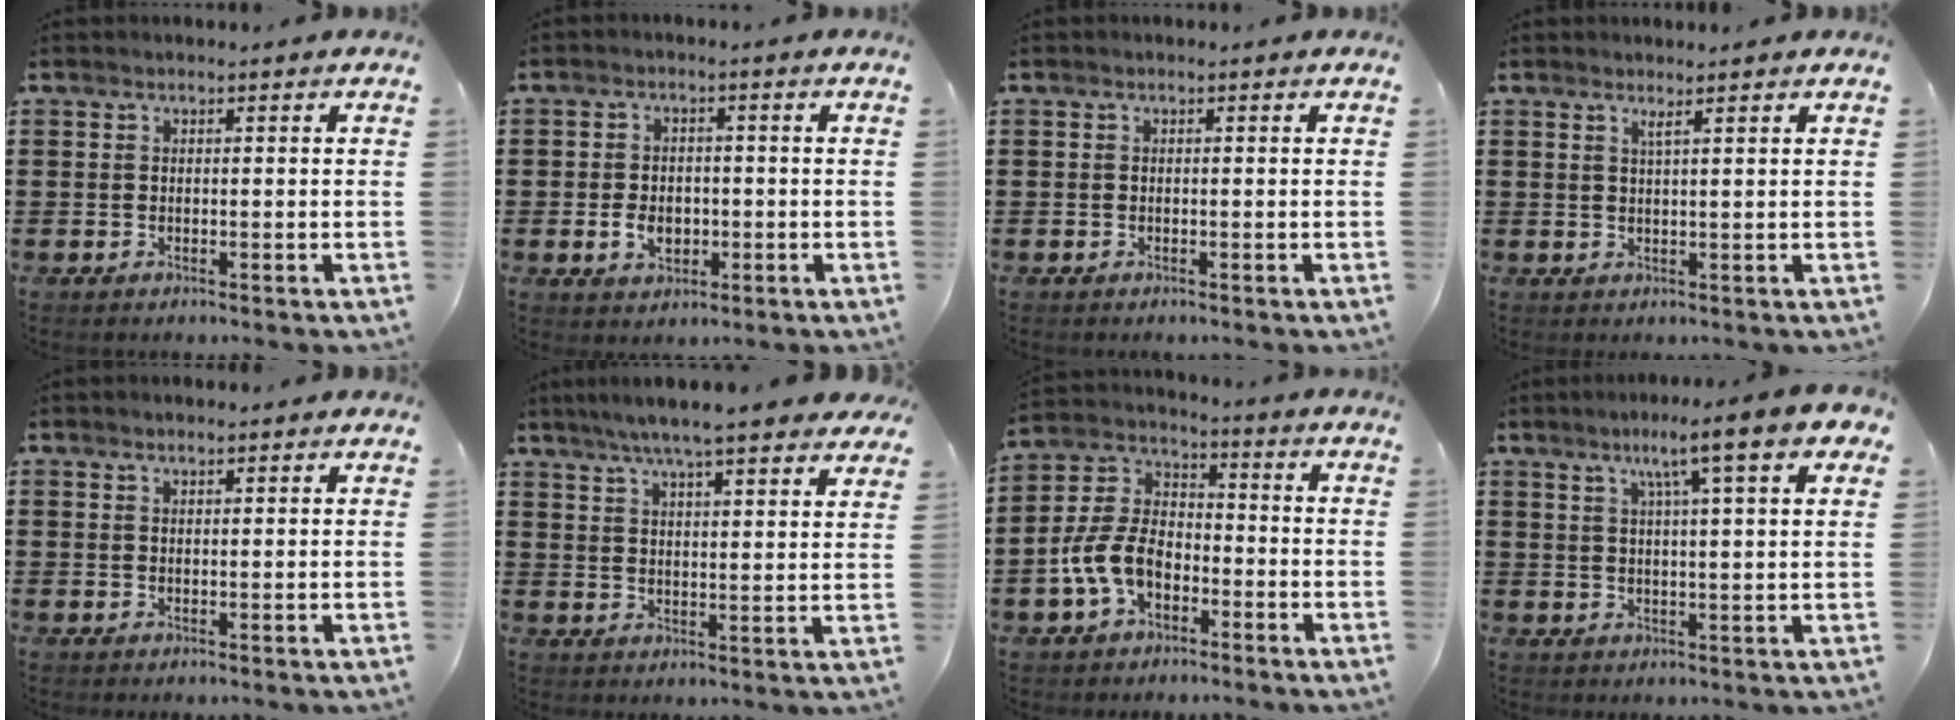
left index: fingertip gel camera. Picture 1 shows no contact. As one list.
[{"total": 3.8, "force": [-0.8, 2.7, 2.5], "torque": [-0.043, 0.000, -0.017]}, {"total": 0.0}, {"total": 1.8, "force": [1.4, -0.1, 1.2], "torque": [-0.026, -0.002, 0.025]}, {"total": 1.2, "force": [1.1, 0.1, 0.3], "torque": [-0.009, 0.000, 0.022]}, {"total": 6.4, "force": [5.6, 0.1, 3.0], "torque": [-0.078, -0.020, 0.097]}, {"total": 7.8, "force": [-3.5, 4.7, 5.1], "torque": [-0.138, 0.006, -0.077]}, {"total": 8.6, "force": [5.1, 0.2, 7.0], "torque": [-0.132, -0.008, 0.079]}]